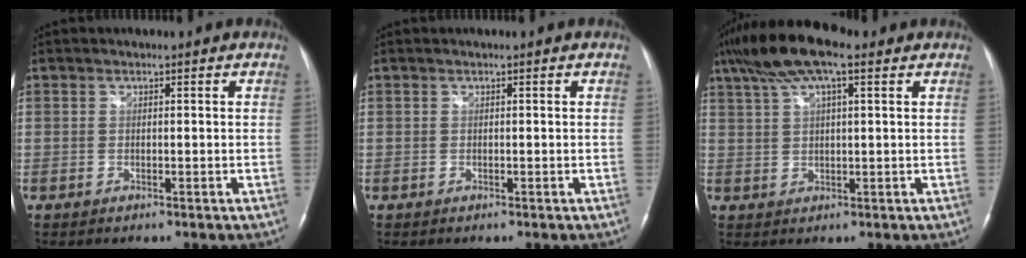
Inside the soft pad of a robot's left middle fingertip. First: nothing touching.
{"total": 0.0}
{"total": 10.4, "force": [6.6, 2.5, 7.7], "torque": [-0.150, 0.034, 0.114]}